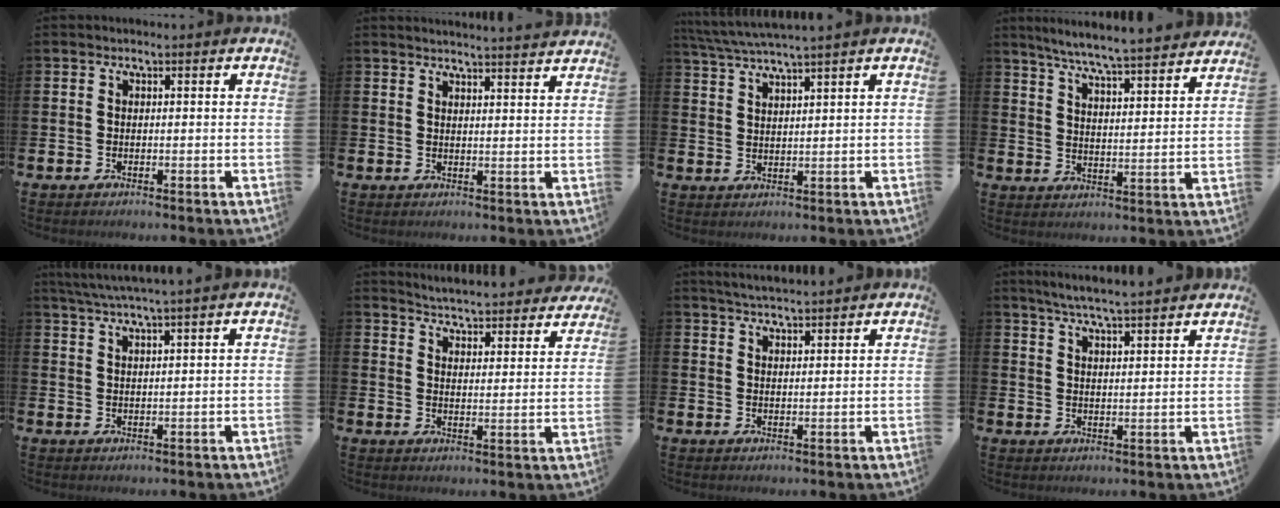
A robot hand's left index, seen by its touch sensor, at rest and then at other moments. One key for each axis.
{"total": 3.3, "fx": 3.2, "fy": -0.5, "fz": -0.1, "tx": 0.009, "ty": -0.027, "tz": 0.055}
{"total": 4.1, "fx": 3.8, "fy": -0.6, "fz": 1.2, "tx": -0.038, "ty": -0.015, "tz": 0.069}
{"total": 6.7, "fx": 6.4, "fy": -0.4, "fz": 1.8, "tx": -0.057, "ty": -0.049, "tz": 0.110}
{"total": 3.8, "fx": 3.6, "fy": -0.9, "fz": 1.0, "tx": -0.031, "ty": -0.013, "tz": 0.066}
{"total": 4.9, "fx": 4.9, "fy": 0.2, "fz": 0.3, "tx": -0.022, "ty": -0.046, "tz": 0.081}
{"total": 4.0, "fx": 3.9, "fy": -0.1, "fz": 0.6, "tx": -0.015, "ty": -0.020, "tz": 0.070}
{"total": 5.7, "fx": 5.5, "fy": -0.5, "fz": 1.3, "tx": -0.036, "ty": -0.032, "tz": 0.096}